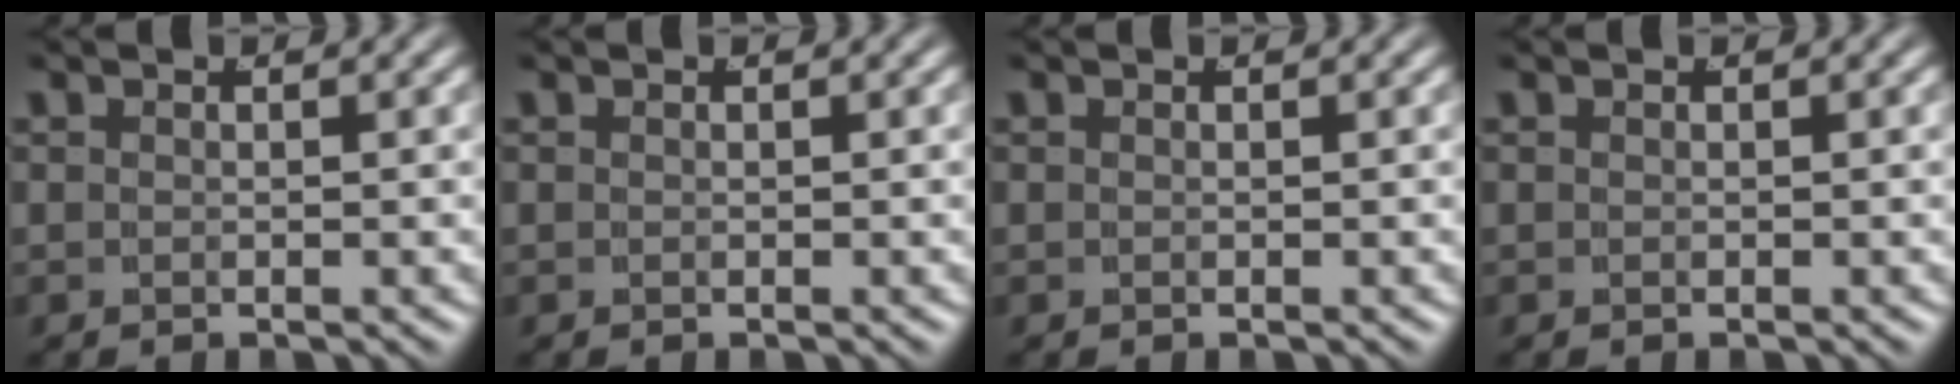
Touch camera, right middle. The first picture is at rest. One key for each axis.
{"total": 0.0}
{"total": 0.0}
{"total": 0.0}